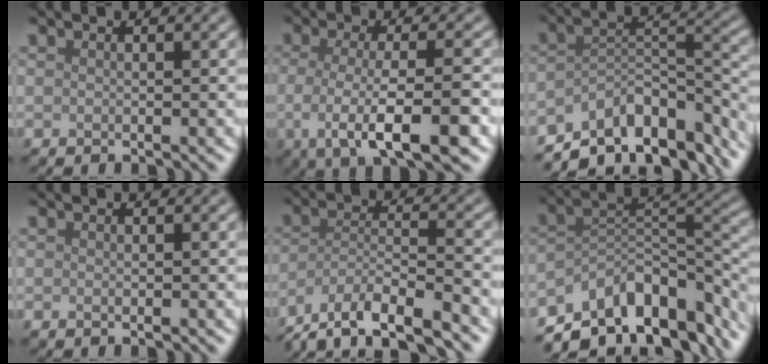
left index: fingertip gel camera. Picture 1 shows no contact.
{"total": 7.2, "force": [-2.2, 1.8, 6.6], "torque": [-0.107, -0.010, -0.040]}
{"total": 9.8, "force": [-7.0, 4.1, 5.5], "torque": [-0.079, 0.003, -0.122]}
{"total": 0.6, "force": [-0.2, 0.2, 0.5], "torque": [-0.010, -0.002, -0.001]}
{"total": 9.1, "force": [-7.9, 2.1, 4.0], "torque": [-0.063, -0.013, -0.134]}
{"total": 11.4, "force": [-7.5, 5.2, 6.8], "torque": [-0.112, 0.006, -0.134]}